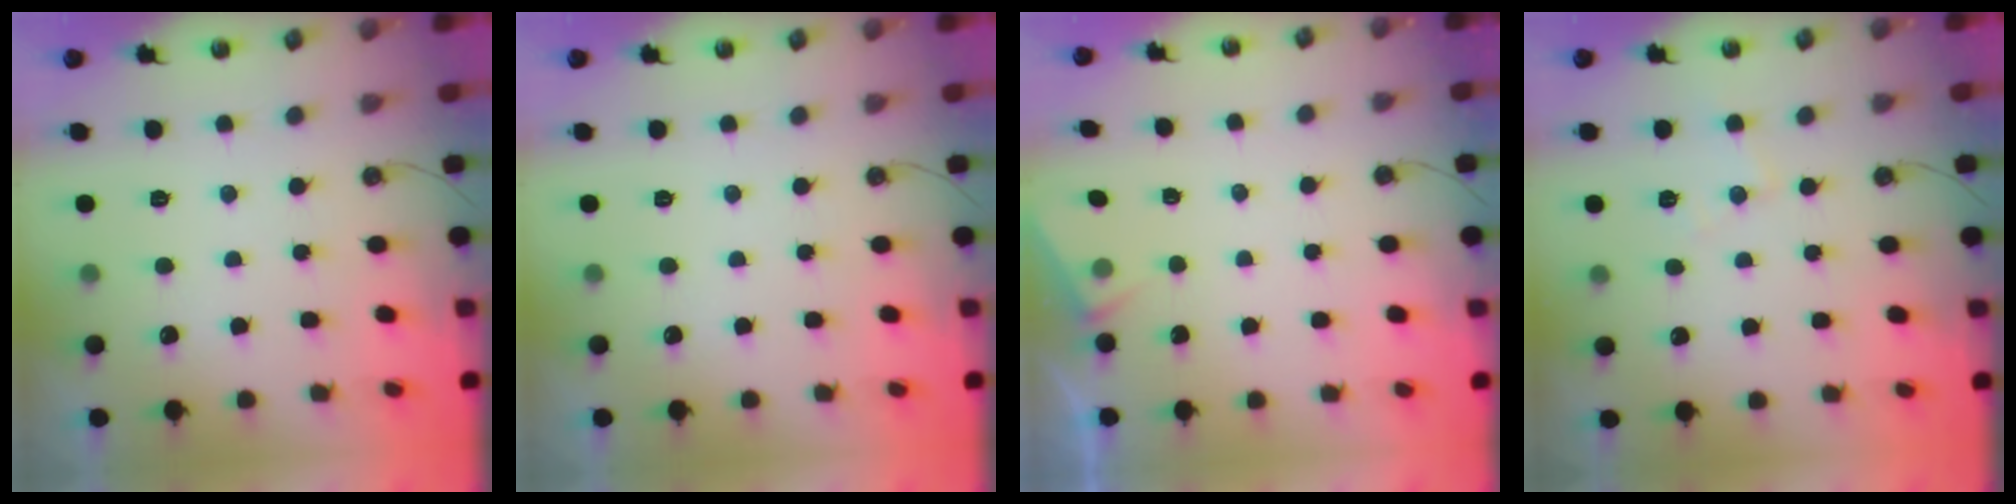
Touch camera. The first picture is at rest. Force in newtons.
{"total": 0.0}
{"total": 2.6, "press": 2.6, "slide": 0.4}
{"total": 6.3, "press": 6.2, "slide": 0.9}